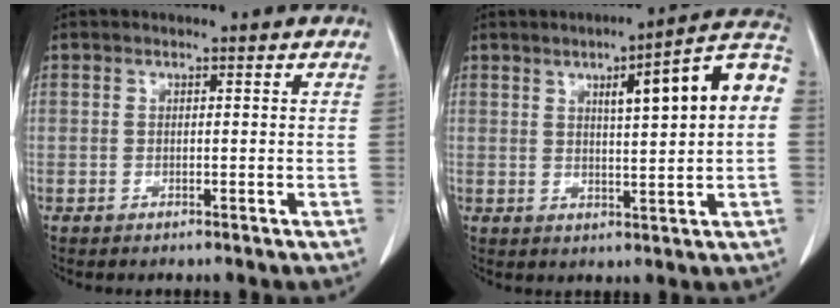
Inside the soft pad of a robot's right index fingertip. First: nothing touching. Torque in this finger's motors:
{"motor_torque": [1.04, 0.31, 0.30, 0.07]}